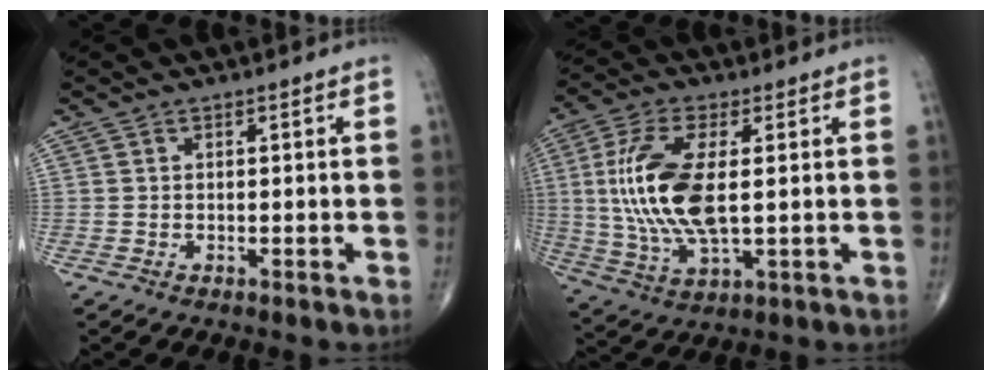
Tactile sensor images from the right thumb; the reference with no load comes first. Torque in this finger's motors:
{"motor_torque": [0.02, 1.28, 1.57, 0.17, 0.55]}